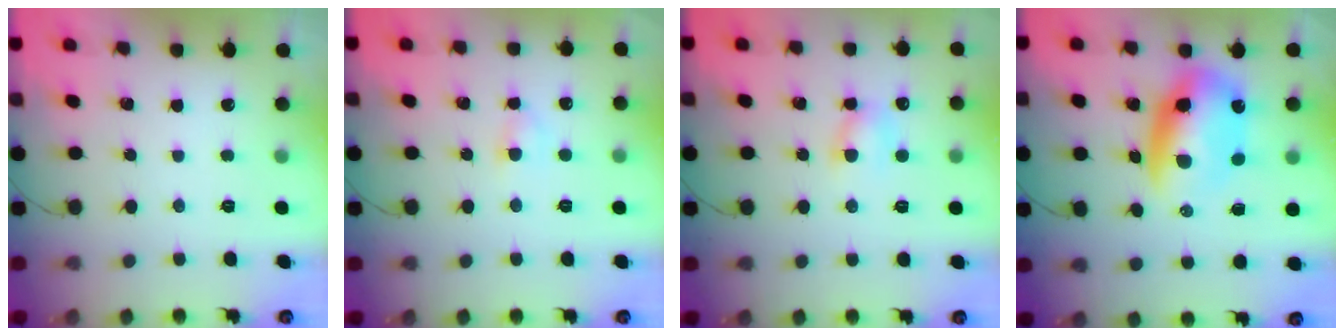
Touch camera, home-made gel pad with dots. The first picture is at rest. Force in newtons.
{"total": 3.3, "press": 3.0, "slide": 1.3}
{"total": 5.4, "press": 5.2, "slide": 1.5}
{"total": 11.7, "press": 11.3, "slide": 2.8}